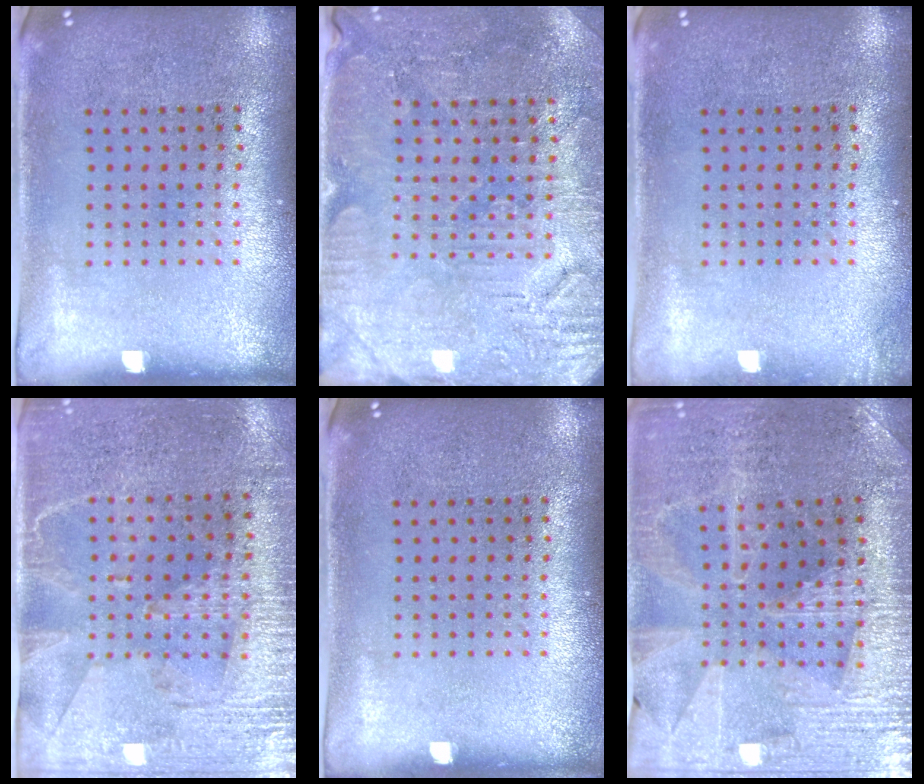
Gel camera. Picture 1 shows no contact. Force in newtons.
{"total": 3.1, "press": 3.1, "slide": 0.6}
{"total": 0.7, "press": 0.7, "slide": 0.1}
{"total": 3.0, "press": 2.7, "slide": 1.3}
{"total": 0.0}
{"total": 3.0, "press": 2.9, "slide": 0.5}